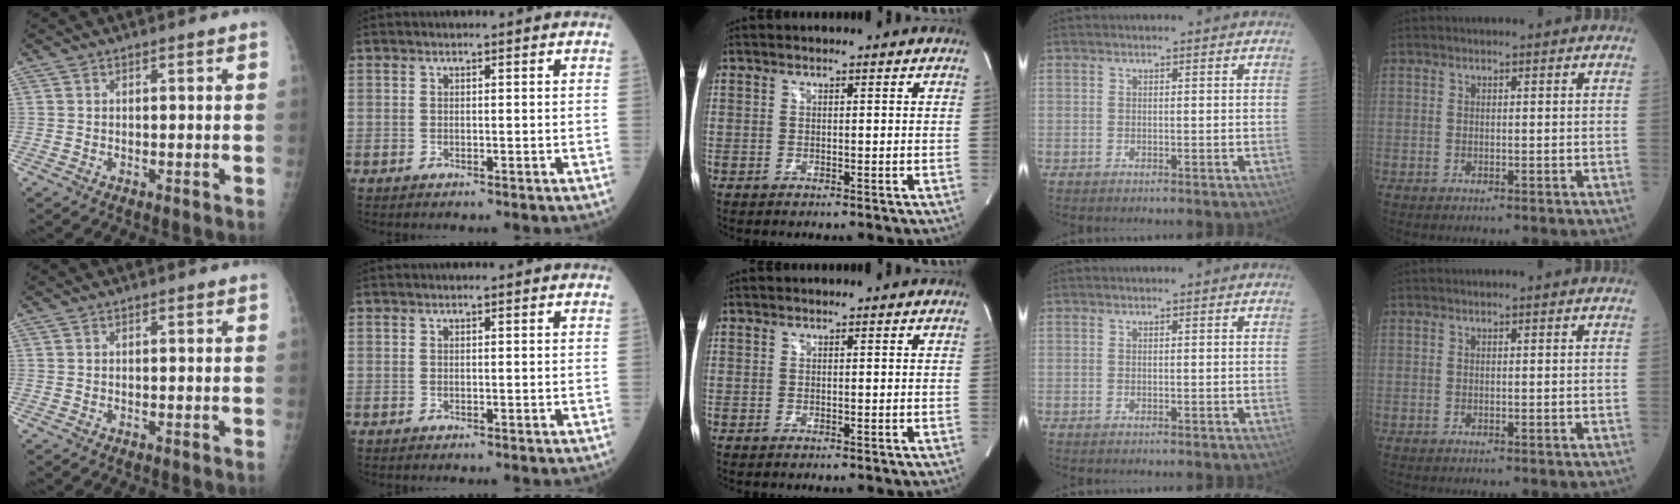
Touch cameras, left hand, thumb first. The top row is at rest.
{}